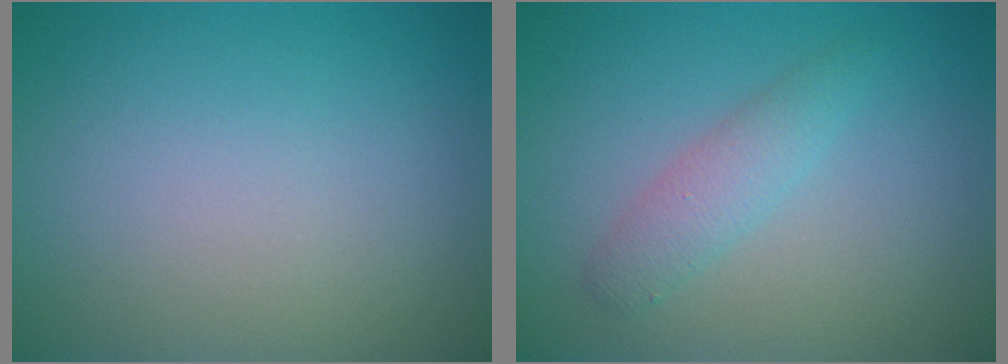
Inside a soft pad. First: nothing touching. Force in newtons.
{"total": 2.2, "press": 2.2, "slide": 0.1}